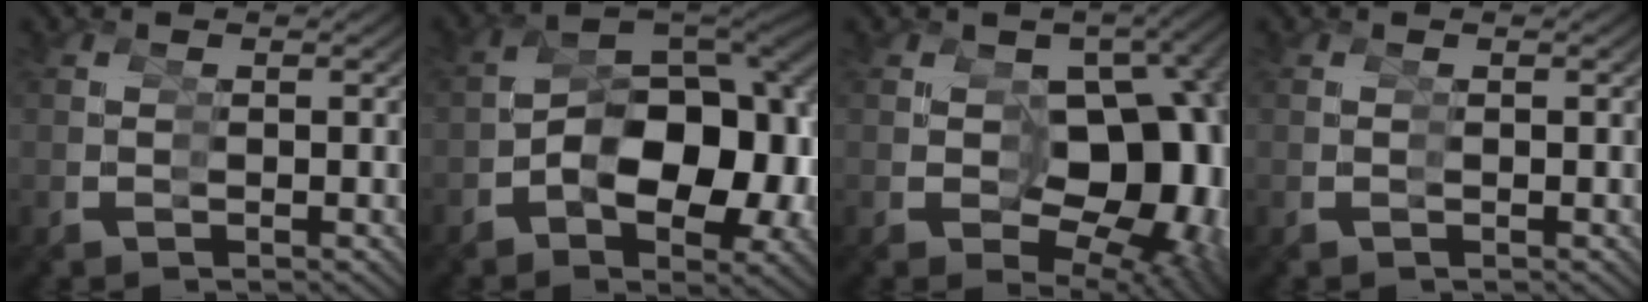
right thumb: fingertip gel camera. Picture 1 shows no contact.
{"total": 14.1, "force": [-2.8, 9.5, 10.0], "torque": [-0.163, -0.035, -0.038]}
{"total": 13.7, "force": [-1.3, 9.3, 9.9], "torque": [-0.142, -0.054, 0.005]}
{"total": 0.0}